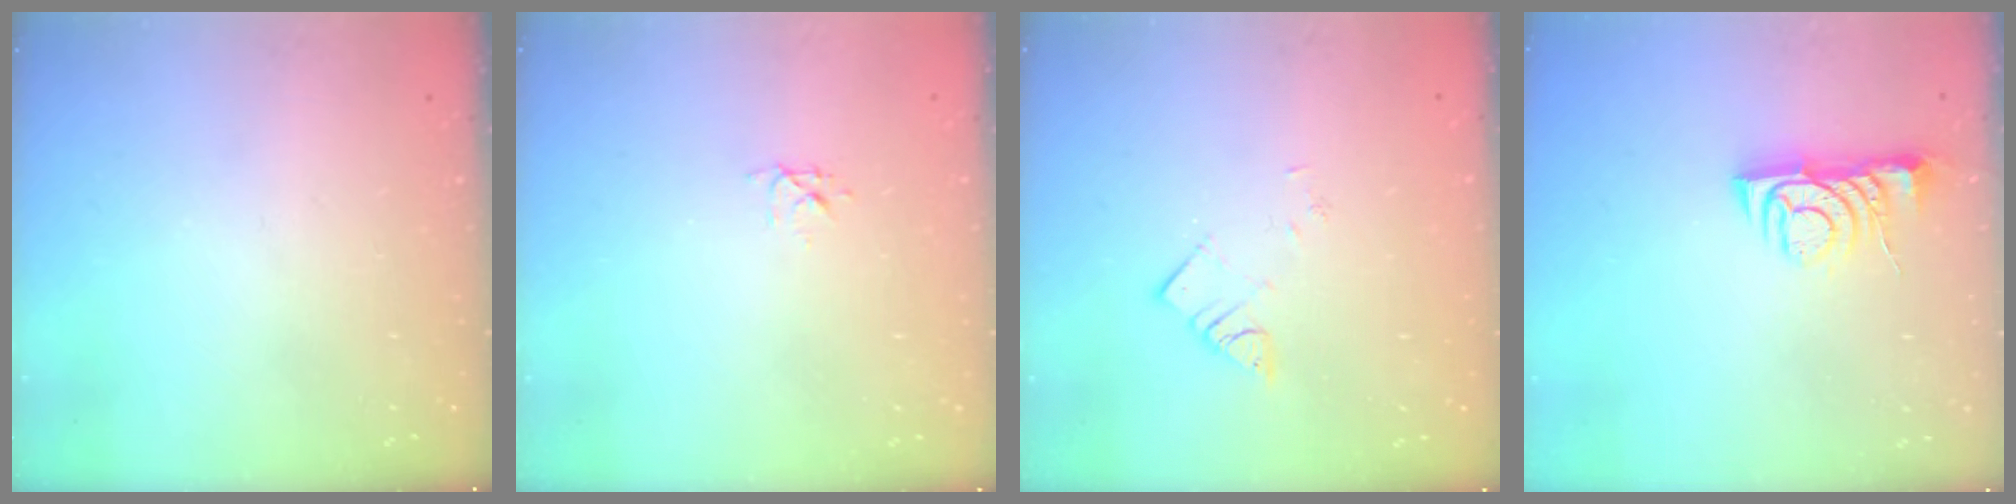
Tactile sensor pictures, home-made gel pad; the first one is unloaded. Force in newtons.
{"total": 3.2, "press": 3.2, "slide": 0.3}
{"total": 3.7, "press": 3.7, "slide": 0.1}
{"total": 5.5, "press": 5.4, "slide": 0.7}